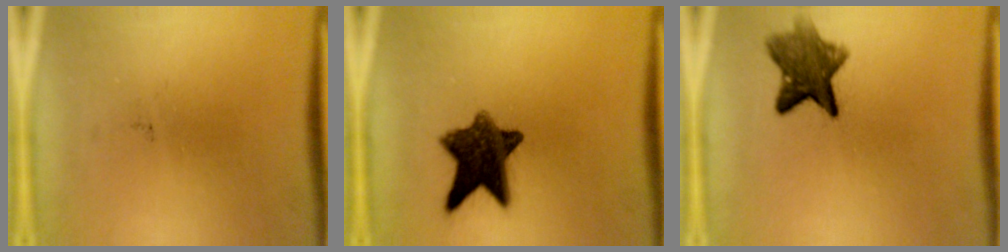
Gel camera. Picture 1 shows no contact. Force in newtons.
{"total": 10.4}
{"total": 7.5}